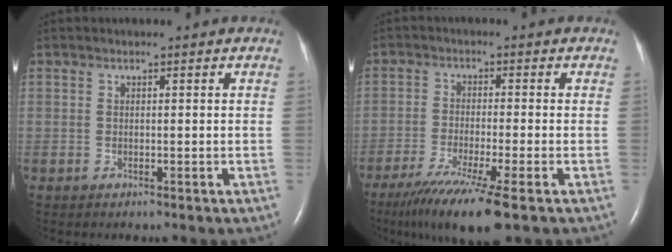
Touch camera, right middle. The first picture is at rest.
{"total": 10.4, "force": [-6.8, -0.5, 7.8], "torque": [-0.136, -0.032, -0.112]}